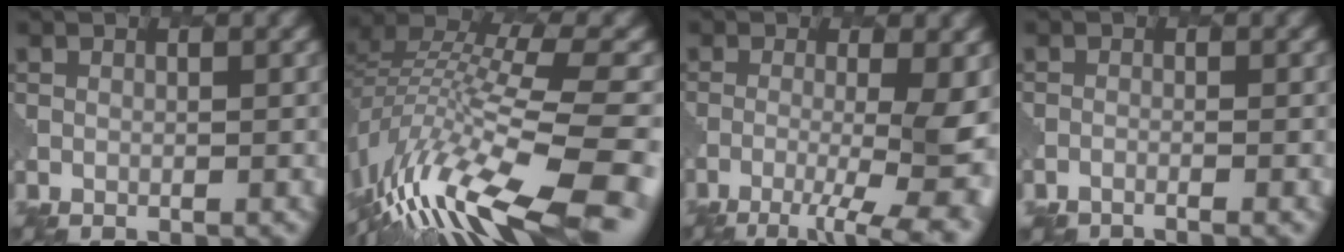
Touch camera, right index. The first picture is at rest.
{"total": 14.2, "force": [-9.0, 3.4, 10.5], "torque": [-0.220, 0.032, -0.160]}
{"total": 7.9, "force": [-3.1, 2.1, 6.9], "torque": [-0.112, -0.008, -0.046]}
{"total": 1.8, "force": [-1.6, 0.3, 0.7], "torque": [-0.008, 0.003, -0.033]}